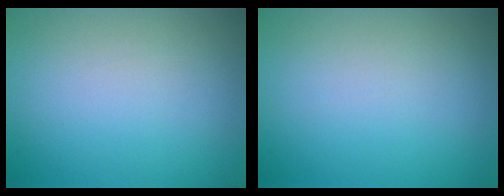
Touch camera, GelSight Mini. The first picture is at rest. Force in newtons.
{"total": 0.0}